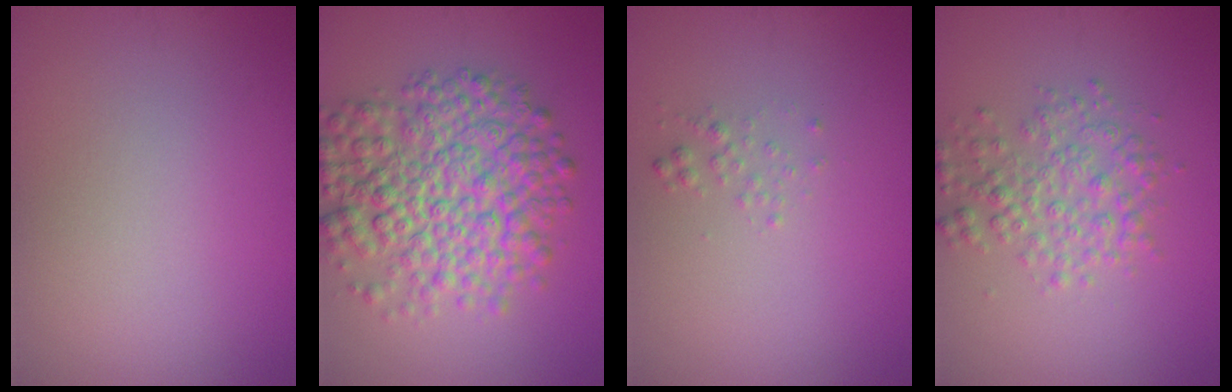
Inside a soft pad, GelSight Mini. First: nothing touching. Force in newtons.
{"total": 8.4, "press": 8.4, "slide": 0.2}
{"total": 0.8, "press": 0.8, "slide": 0.1}
{"total": 3.2, "press": 3.2, "slide": 0.1}